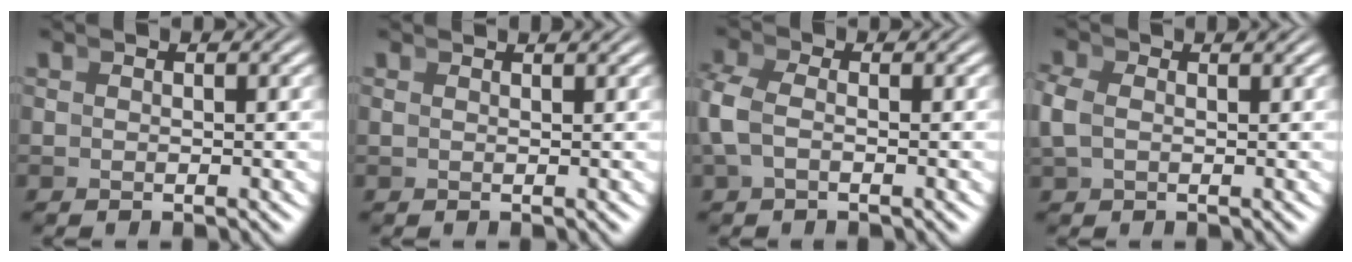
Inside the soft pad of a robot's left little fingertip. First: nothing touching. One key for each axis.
{"total": 1.2, "fx": 1.0, "fy": -0.5, "fz": 0.3, "tx": 0.013, "ty": 0.008, "tz": 0.016}
{"total": 2.3, "fx": -0.4, "fy": 1.2, "fz": 1.9, "tx": -0.061, "ty": -0.005, "tz": -0.001}
{"total": 1.4, "fx": 0.3, "fy": 0.7, "fz": 1.2, "tx": -0.033, "ty": -0.003, "tz": 0.010}